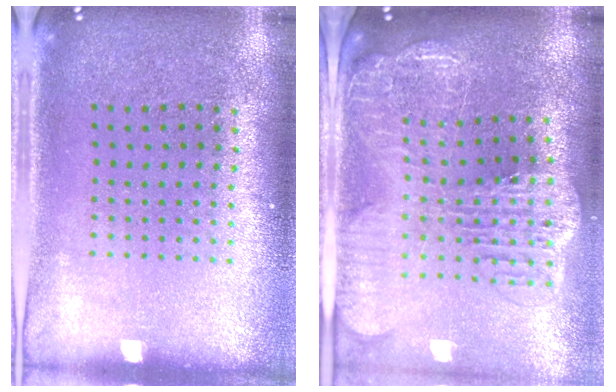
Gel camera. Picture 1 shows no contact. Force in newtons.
{"total": 3.4, "press": 2.7, "slide": 2.0}